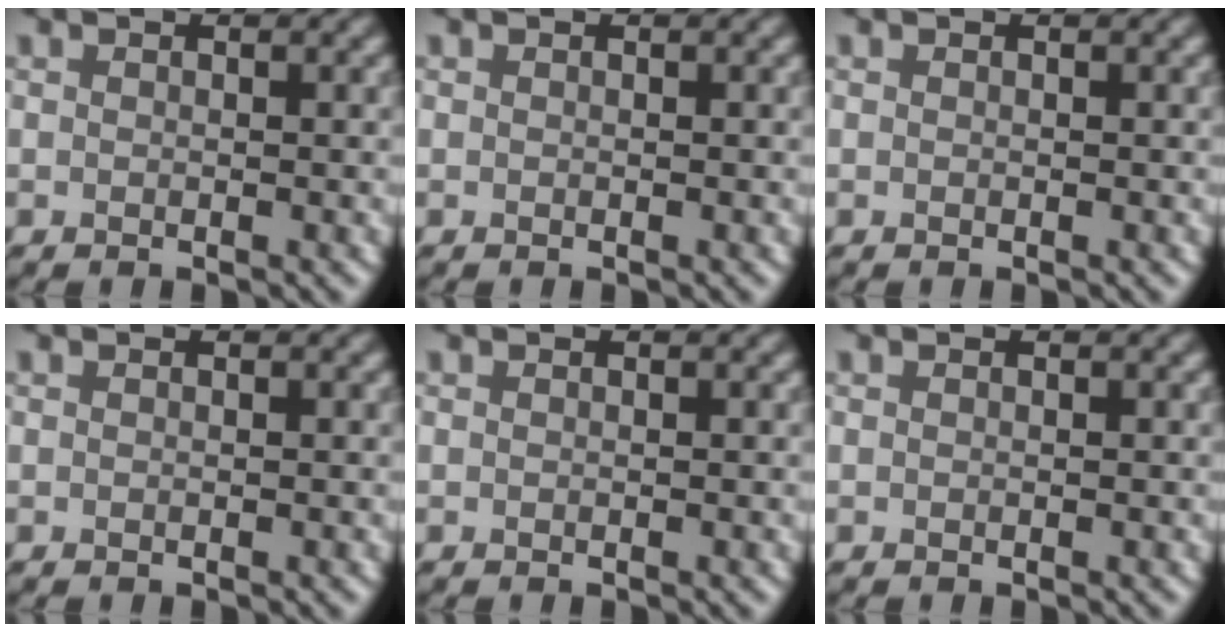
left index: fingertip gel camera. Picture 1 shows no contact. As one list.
[{"total": 0.0}, {"total": 0.0}, {"total": 0.0}, {"total": 0.0}, {"total": 0.0}]